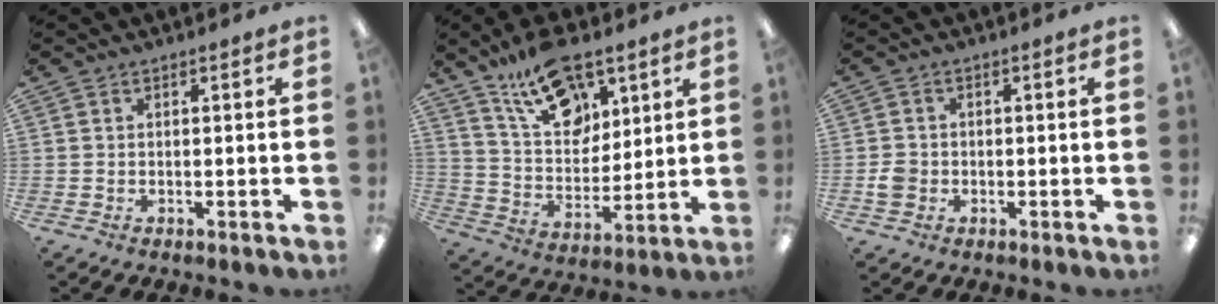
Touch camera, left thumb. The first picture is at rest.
{"total": 17.1, "force": [11.5, 9.1, 8.9], "torque": [-0.150, -0.053, 0.207]}
{"total": 3.0, "force": [-0.8, 2.7, 1.2], "torque": [-0.010, 0.002, -0.017]}